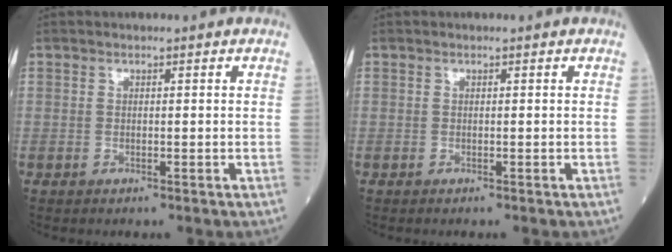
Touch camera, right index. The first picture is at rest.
{"total": 0.0}